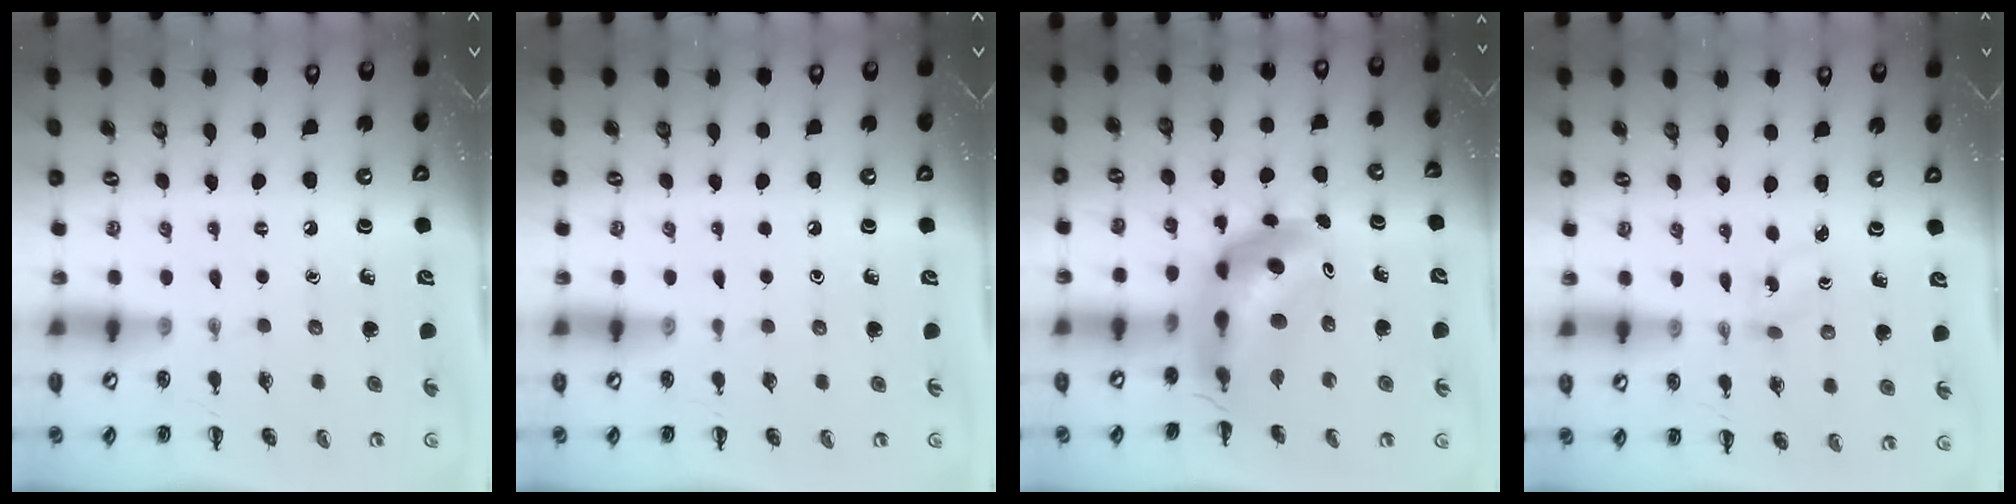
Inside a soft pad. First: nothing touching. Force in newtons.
{"total": 0.0}
{"total": 10.1, "press": 9.6, "slide": 3.3}
{"total": 1.5, "press": 1.4, "slide": 0.6}